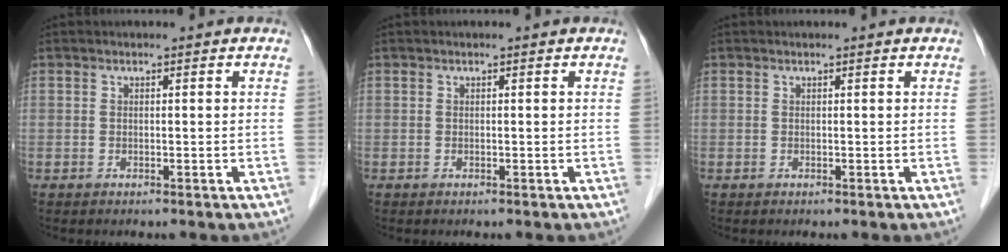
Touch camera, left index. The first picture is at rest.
{"total": 0.0}
{"total": 0.5, "force": [0.5, 0.1, 0.1], "torque": [-0.003, 0.003, 0.005]}